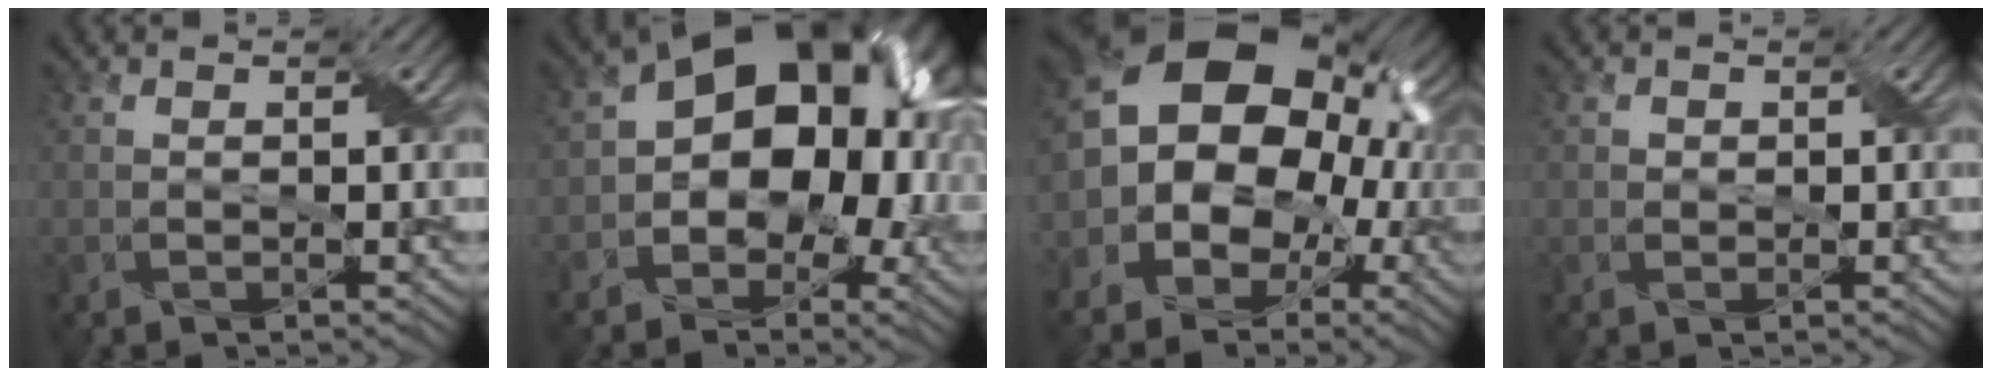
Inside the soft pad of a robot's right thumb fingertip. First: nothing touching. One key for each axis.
{"total": 16.9, "fx": 0.1, "fy": 12.1, "fz": 11.7, "tx": -0.123, "ty": 0.006, "tz": -0.016}
{"total": 20.6, "fx": 1.2, "fy": 17.3, "fz": 11.1, "tx": -0.196, "ty": 0.006, "tz": -0.019}
{"total": 0.7, "fx": 0.1, "fy": 0.7, "fz": 0.0, "tx": -0.001, "ty": -0.001, "tz": 0.000}